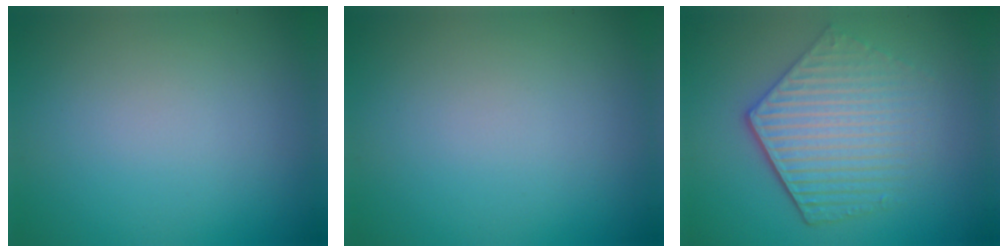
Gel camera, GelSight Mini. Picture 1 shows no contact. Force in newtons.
{"total": 0.0}
{"total": 5.7, "press": 4.2, "slide": 3.8}